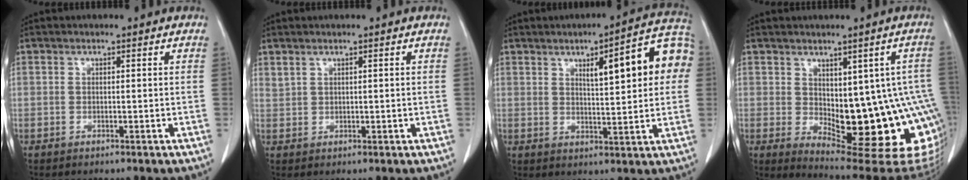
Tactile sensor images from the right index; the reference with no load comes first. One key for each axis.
{"total": 1.4, "fx": 1.2, "fy": 0.6, "fz": 0.4, "tx": -0.010, "ty": 0.005, "tz": 0.032}
{"total": 12.4, "fx": 3.2, "fy": 2.6, "fz": 11.7, "tx": -0.150, "ty": 0.030, "tz": 0.038}
{"total": 18.1, "fx": -2.9, "fy": 7.2, "fz": 16.4, "tx": -0.139, "ty": 0.011, "tz": -0.011}